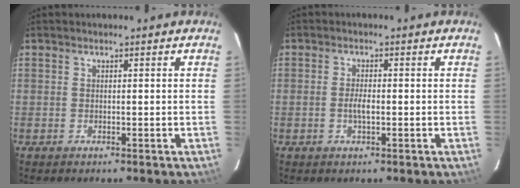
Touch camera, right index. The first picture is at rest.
{"total": 2.3, "force": [-0.5, 0.8, 2.1], "torque": [-0.041, 0.000, -0.010]}